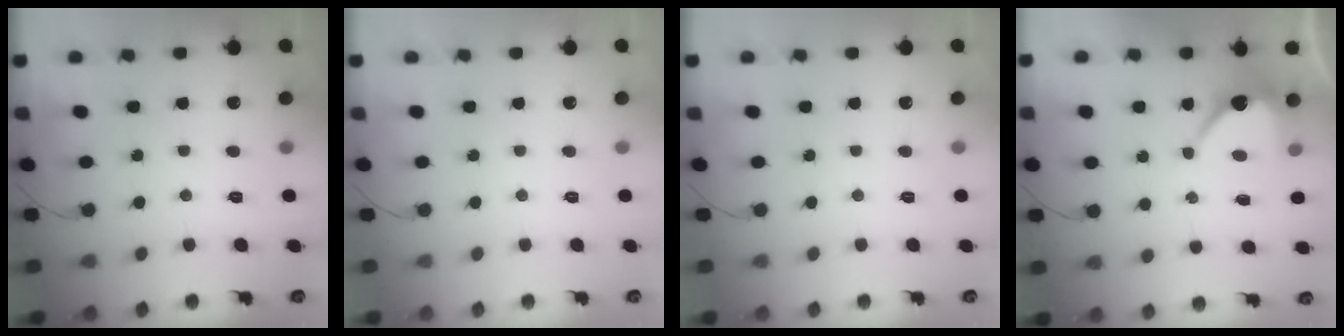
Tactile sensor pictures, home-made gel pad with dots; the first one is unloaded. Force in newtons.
{"total": 0.0}
{"total": 0.0}
{"total": 7.0, "press": 6.9, "slide": 0.7}